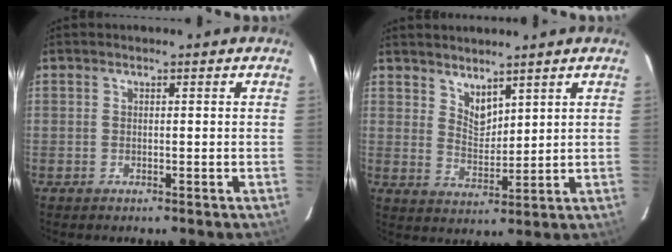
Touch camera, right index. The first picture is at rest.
{"total": 4.7, "force": [3.9, 1.8, 1.9], "torque": [-0.026, -0.007, 0.073]}